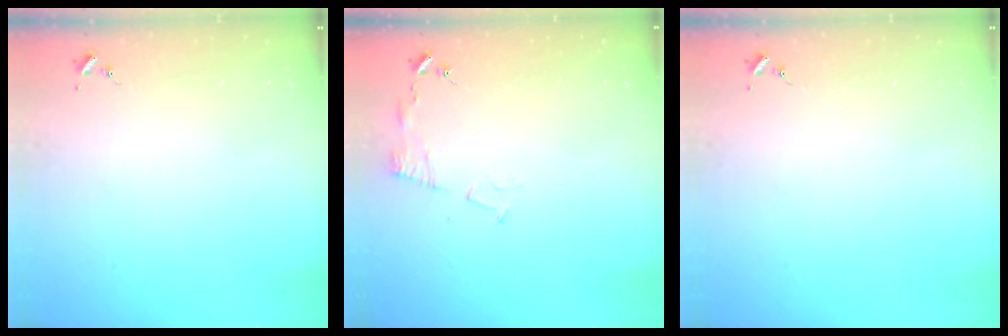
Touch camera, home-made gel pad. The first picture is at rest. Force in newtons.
{"total": 6.1, "press": 6.1, "slide": 0.7}
{"total": 0.0}